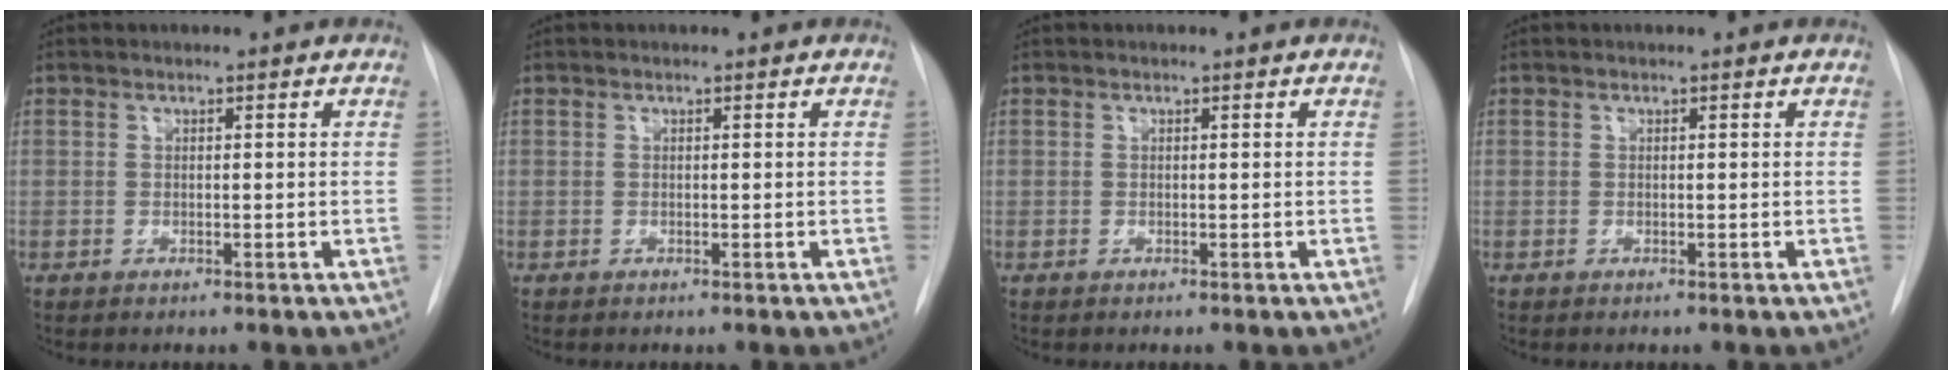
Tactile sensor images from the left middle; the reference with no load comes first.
{"total": 0.0}
{"total": 0.0}
{"total": 0.0}